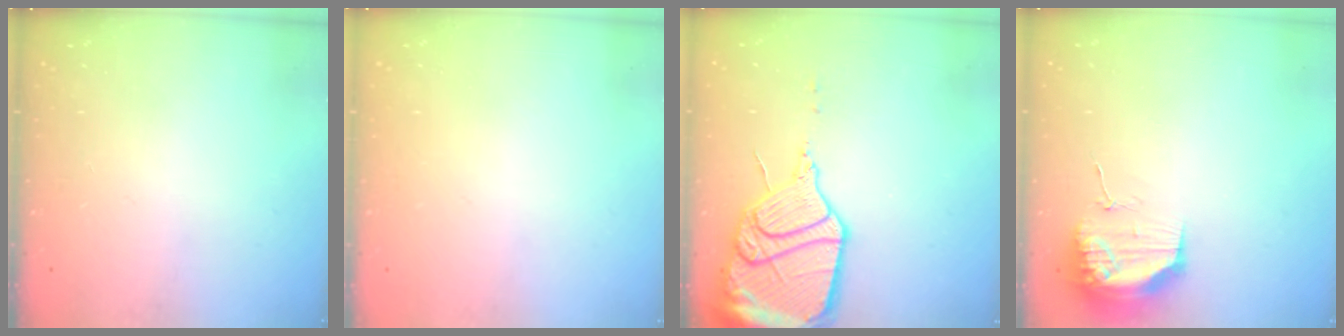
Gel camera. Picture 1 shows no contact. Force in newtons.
{"total": 9.9, "press": 2.5, "slide": 9.6}
{"total": 19.2, "press": 18.4, "slide": 5.2}
{"total": 11.7, "press": 11.6, "slide": 1.0}